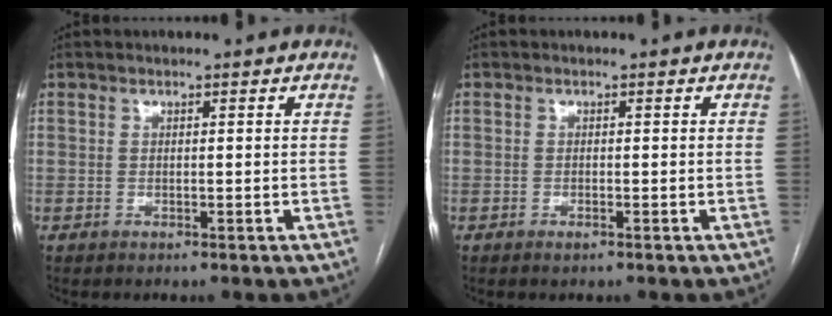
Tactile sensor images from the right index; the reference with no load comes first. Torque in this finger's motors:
{"motor_torque": [0.32, -0.03, 0.07, 0.01]}